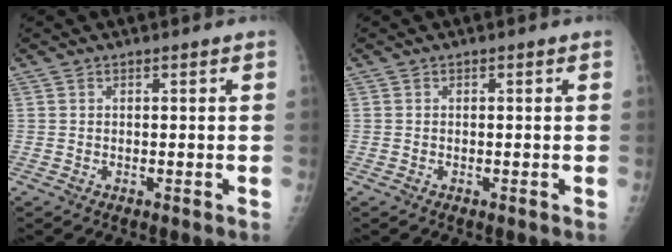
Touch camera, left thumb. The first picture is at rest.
{"total": 0.0}